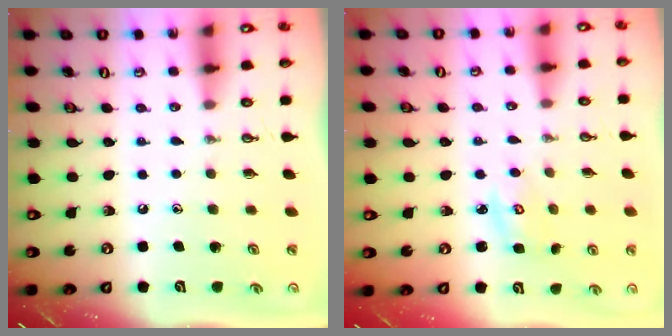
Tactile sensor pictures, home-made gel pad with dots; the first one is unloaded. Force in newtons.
{"total": 3.3, "press": 3.2, "slide": 0.4}